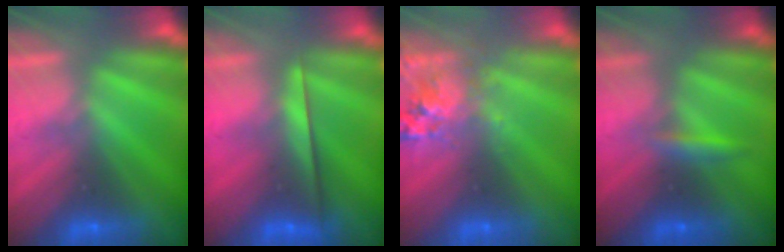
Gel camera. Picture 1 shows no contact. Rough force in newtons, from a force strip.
{"total": 2.3}
{"total": 2.9}
{"total": 2.4}